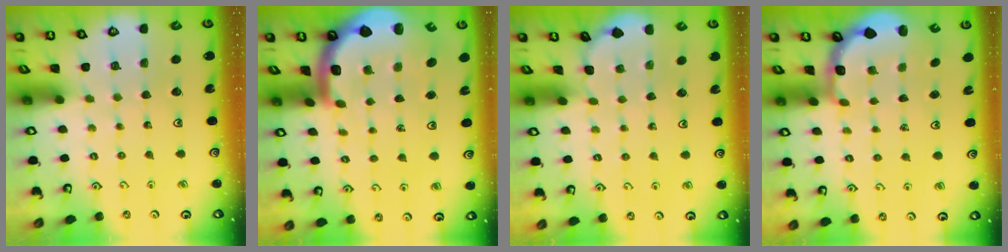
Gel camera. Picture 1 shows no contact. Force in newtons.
{"total": 7.5, "press": 7.3, "slide": 1.8}
{"total": 1.3, "press": 1.3, "slide": 0.1}
{"total": 2.7, "press": 2.1, "slide": 1.7}